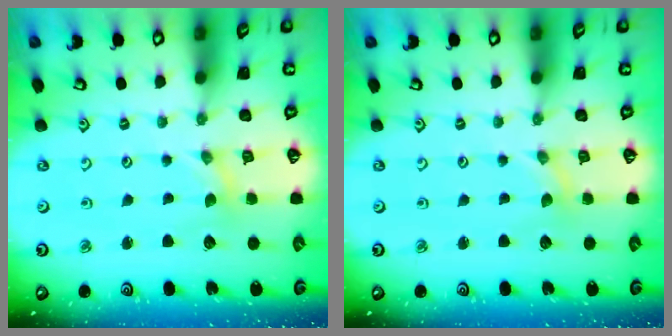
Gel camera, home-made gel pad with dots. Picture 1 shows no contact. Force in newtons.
{"total": 0.0}